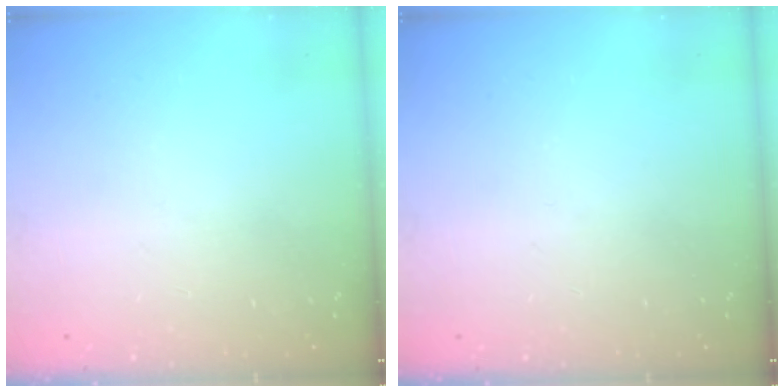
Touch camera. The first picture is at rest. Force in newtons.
{"total": 0.0}